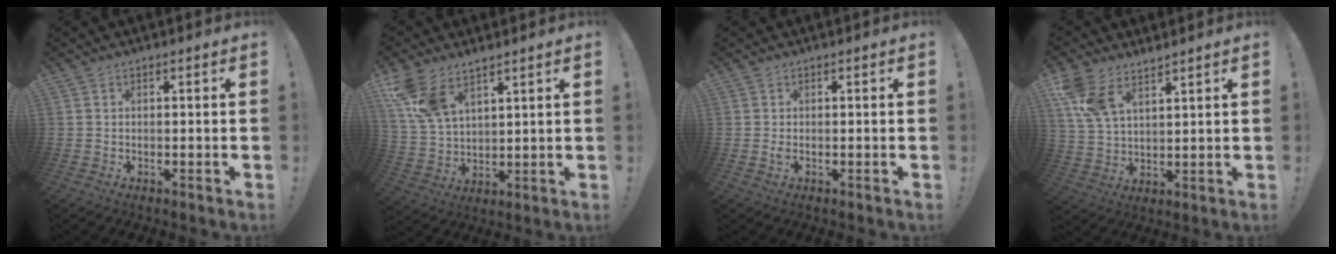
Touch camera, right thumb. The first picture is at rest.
{"total": 10.2, "force": [7.1, 4.9, 5.4], "torque": [-0.115, -0.025, 0.142]}
{"total": 0.9, "force": [-0.3, 0.2, 0.8], "torque": [-0.016, -0.001, -0.005]}
{"total": 8.8, "force": [6.3, 3.8, 4.8], "torque": [-0.099, -0.023, 0.124]}